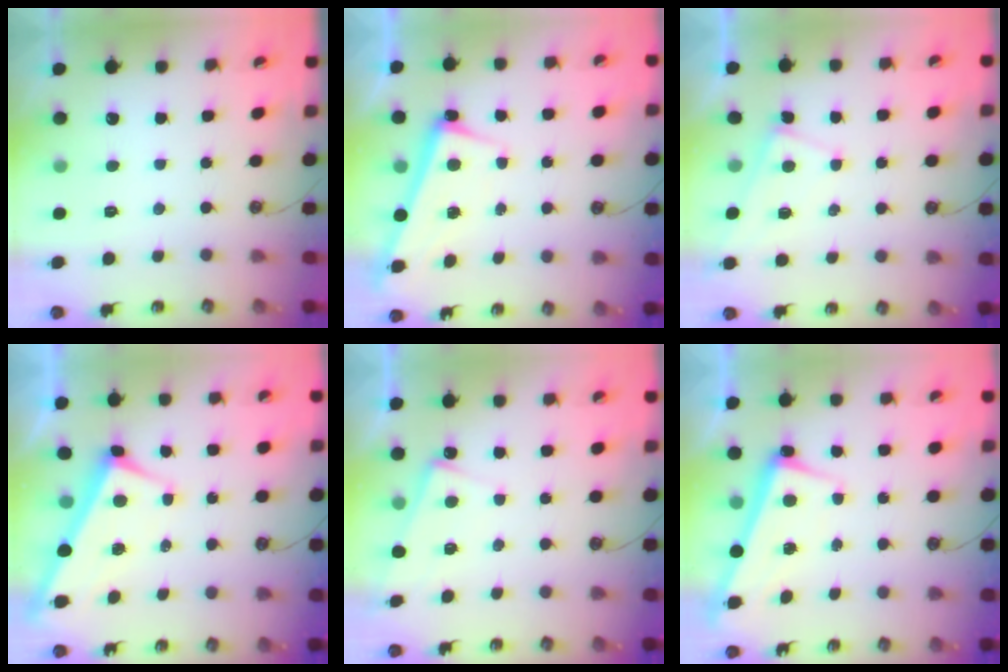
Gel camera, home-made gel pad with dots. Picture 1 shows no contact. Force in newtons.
{"total": 2.6, "press": 2.5, "slide": 0.7}
{"total": 0.6, "press": 0.6, "slide": 0.2}
{"total": 3.1, "press": 3.0, "slide": 0.8}
{"total": 5.4, "press": 5.4, "slide": 0.3}
{"total": 2.4, "press": 2.3, "slide": 0.9}